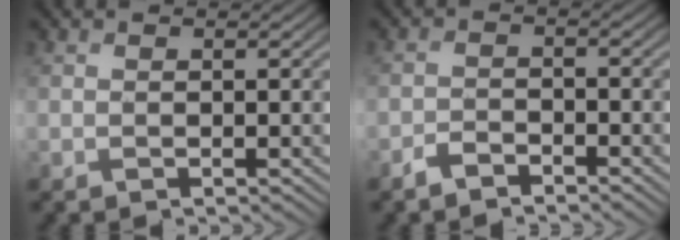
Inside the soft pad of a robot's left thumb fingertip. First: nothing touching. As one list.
[{"total": 2.5, "force": [-2.2, 0.9, 0.7], "torque": [-0.014, 0.000, -0.047]}]